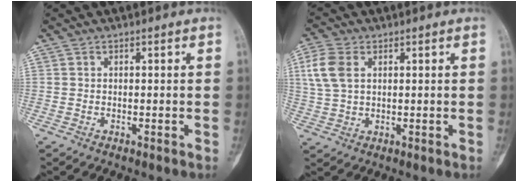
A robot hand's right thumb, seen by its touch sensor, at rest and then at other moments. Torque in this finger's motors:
{"motor_torque": [-0.16, 0.67, 0.39, -0.18, 0.07]}